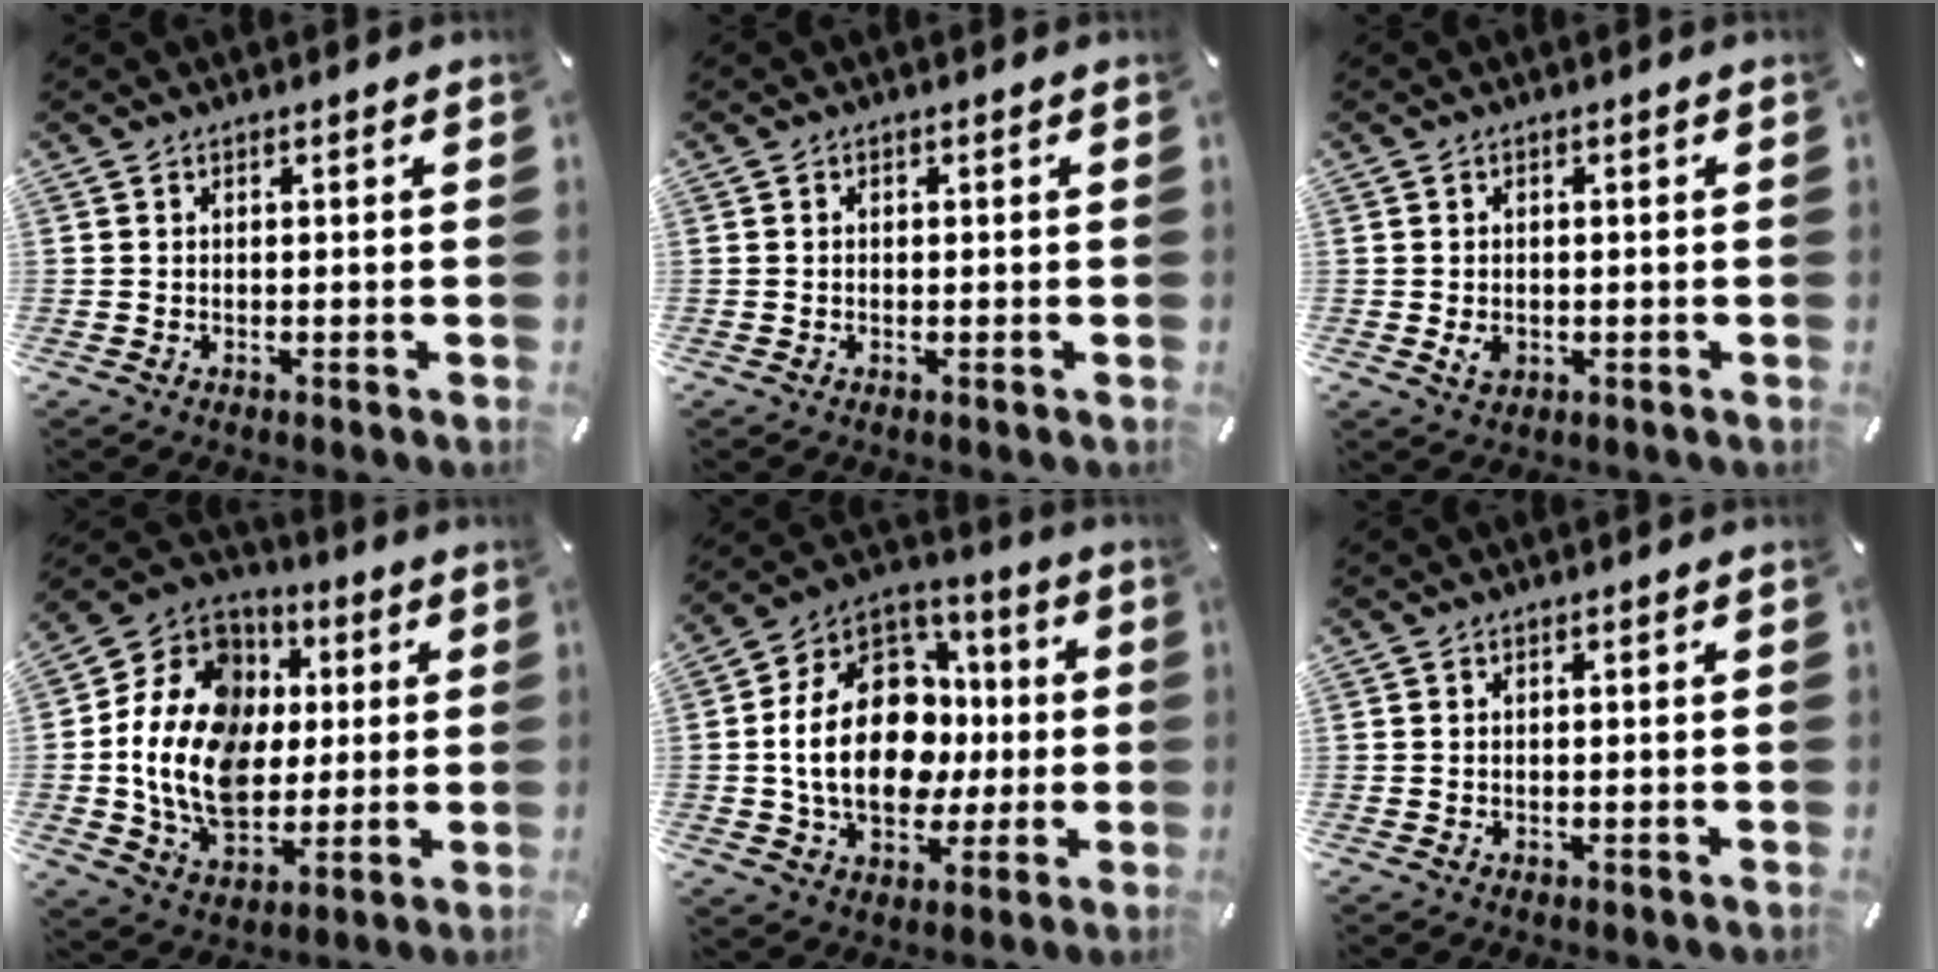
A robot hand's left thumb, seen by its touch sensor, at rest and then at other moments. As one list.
[{"total": 0.6, "force": [-0.1, 0.5, 0.3], "torque": [-0.006, 0.002, -0.003]}, {"total": 2.6, "force": [-0.5, 2.1, 1.4], "torque": [-0.017, 0.001, -0.010]}, {"total": 19.1, "force": [0.2, 15.5, 11.2], "torque": [-0.244, 0.004, 0.006]}, {"total": 21.3, "force": [-1.3, 15.6, 14.5], "torque": [-0.292, 0.010, -0.019]}, {"total": 0.0}]